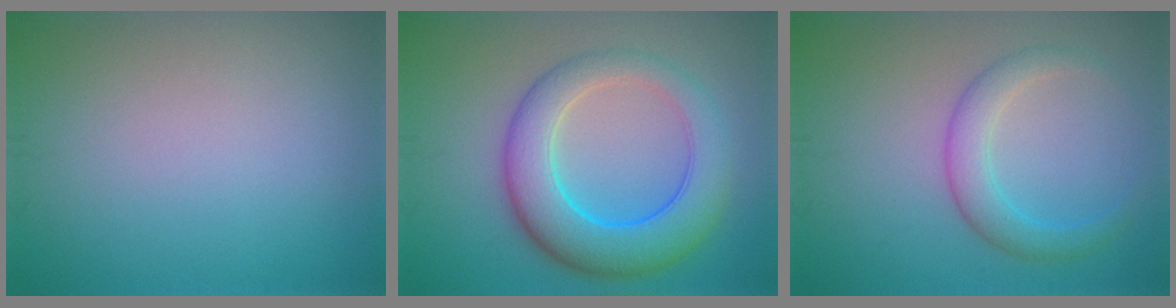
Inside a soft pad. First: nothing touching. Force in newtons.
{"total": 8.0, "press": 8.0, "slide": 0.2}
{"total": 3.2, "press": 3.2, "slide": 0.2}